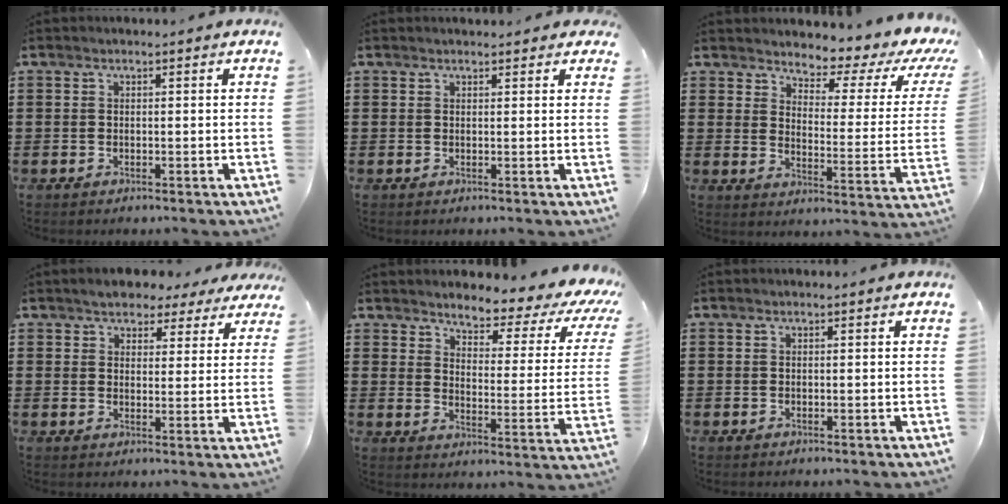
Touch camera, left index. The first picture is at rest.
{"total": 1.0, "force": [1.0, 0.3, 0.3], "torque": [-0.009, 0.003, 0.018]}
{"total": 3.5, "force": [3.0, 0.9, 1.5], "torque": [-0.038, -0.035, 0.040]}
{"total": 4.2, "force": [3.7, 1.8, 0.8], "torque": [-0.025, -0.003, 0.067]}
{"total": 3.6, "force": [3.2, 0.7, 1.6], "torque": [-0.045, -0.030, 0.044]}
{"total": 0.0}